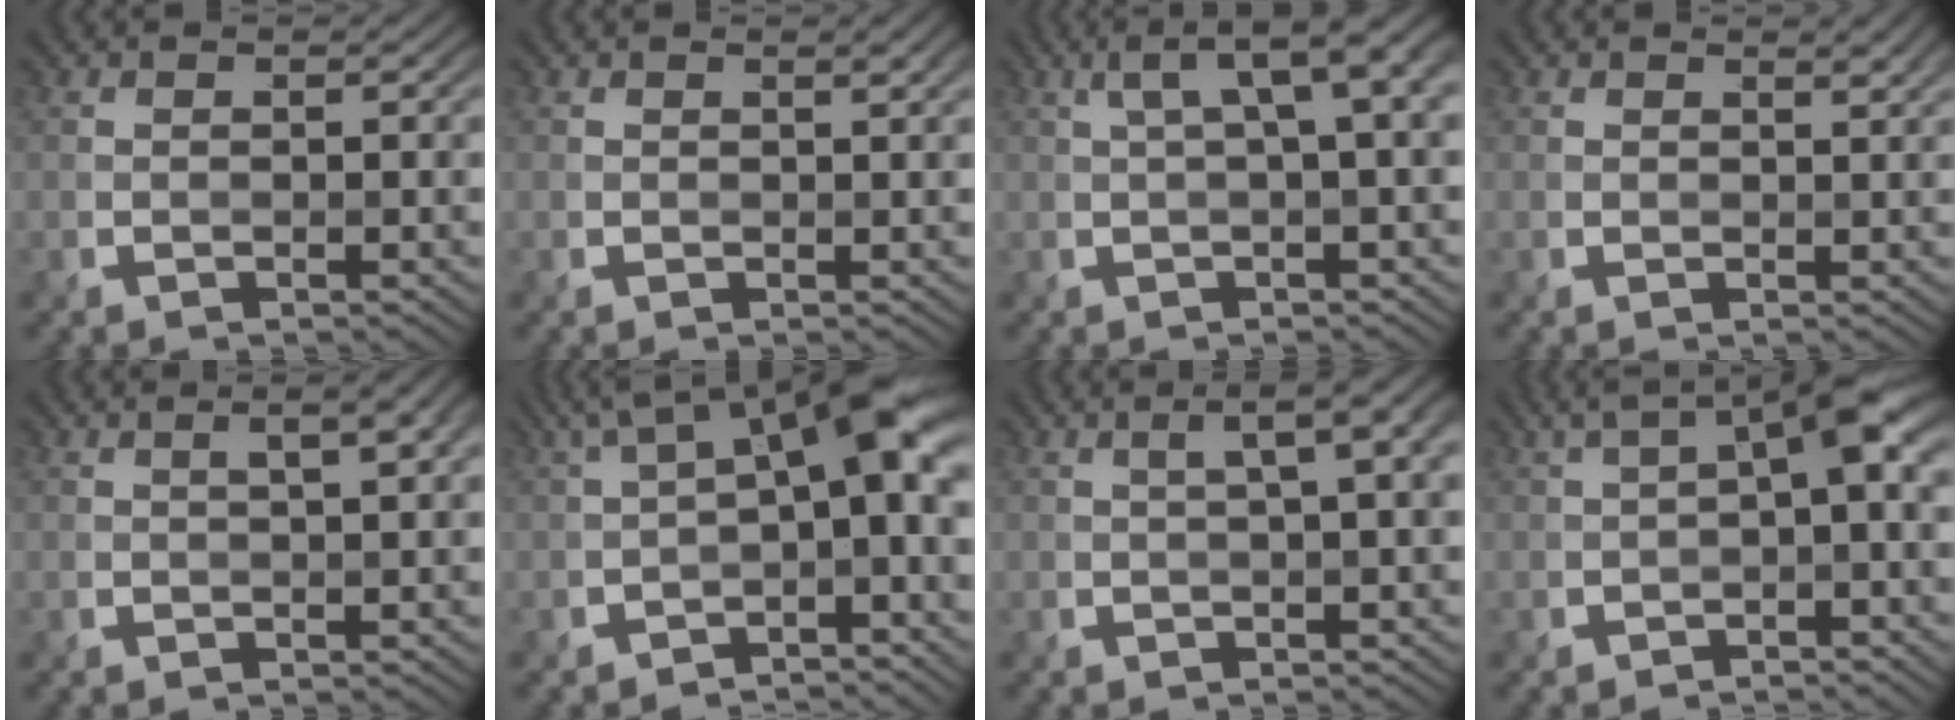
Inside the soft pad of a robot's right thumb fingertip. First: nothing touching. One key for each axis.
{"total": 1.2, "fx": 0.8, "fy": 0.1, "fz": 0.9, "tx": -0.016, "ty": 0.001, "tz": 0.012}
{"total": 6.9, "fx": 2.2, "fy": 1.7, "fz": 6.4, "tx": -0.084, "ty": 0.031, "tz": 0.035}
{"total": 1.5, "fx": 1.1, "fy": 0.3, "fz": 1.0, "tx": -0.017, "ty": -0.003, "tz": 0.018}
{"total": 3.2, "fx": 1.2, "fy": 0.8, "fz": 2.9, "tx": -0.039, "ty": 0.008, "tz": 0.014}
{"total": 10.2, "fx": 0.8, "fy": 4.0, "fz": 9.3, "tx": -0.144, "ty": 0.010, "tz": 0.006}
{"total": 4.9, "fx": 1.2, "fy": 1.2, "fz": 4.6, "tx": -0.061, "ty": 0.022, "tz": 0.017}
{"total": 5.7, "fx": 0.7, "fy": 1.5, "fz": 5.4, "tx": -0.084, "ty": 0.012, "tz": 0.007}